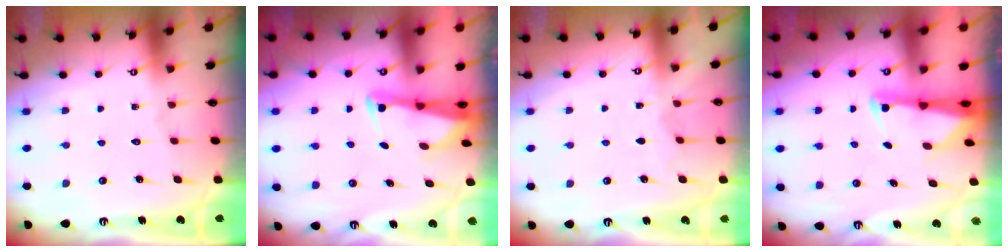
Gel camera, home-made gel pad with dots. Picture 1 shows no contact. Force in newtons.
{"total": 2.4, "press": 2.3, "slide": 0.5}
{"total": 3.4, "press": 3.4, "slide": 0.5}
{"total": 2.8, "press": 2.7, "slide": 0.6}